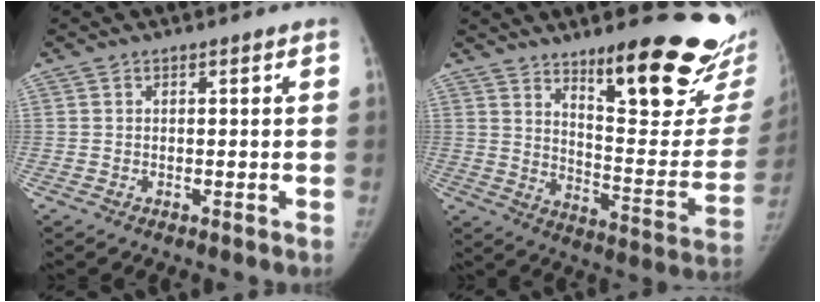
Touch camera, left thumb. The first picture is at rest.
{"total": 24.7, "force": [16.2, 6.5, 17.5], "torque": [-0.193, -0.111, 0.236]}